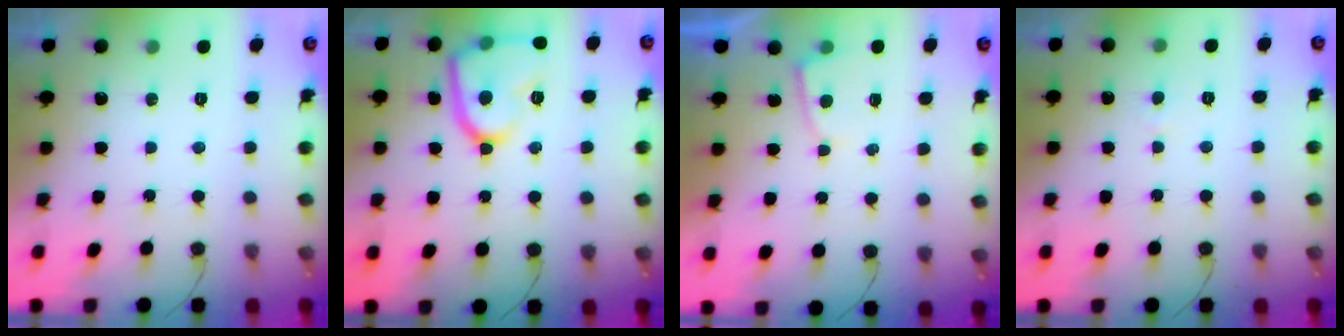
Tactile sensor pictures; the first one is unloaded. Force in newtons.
{"total": 14.4, "press": 14.3, "slide": 1.2}
{"total": 2.3, "press": 2.2, "slide": 0.3}
{"total": 2.0, "press": 2.0, "slide": 0.2}